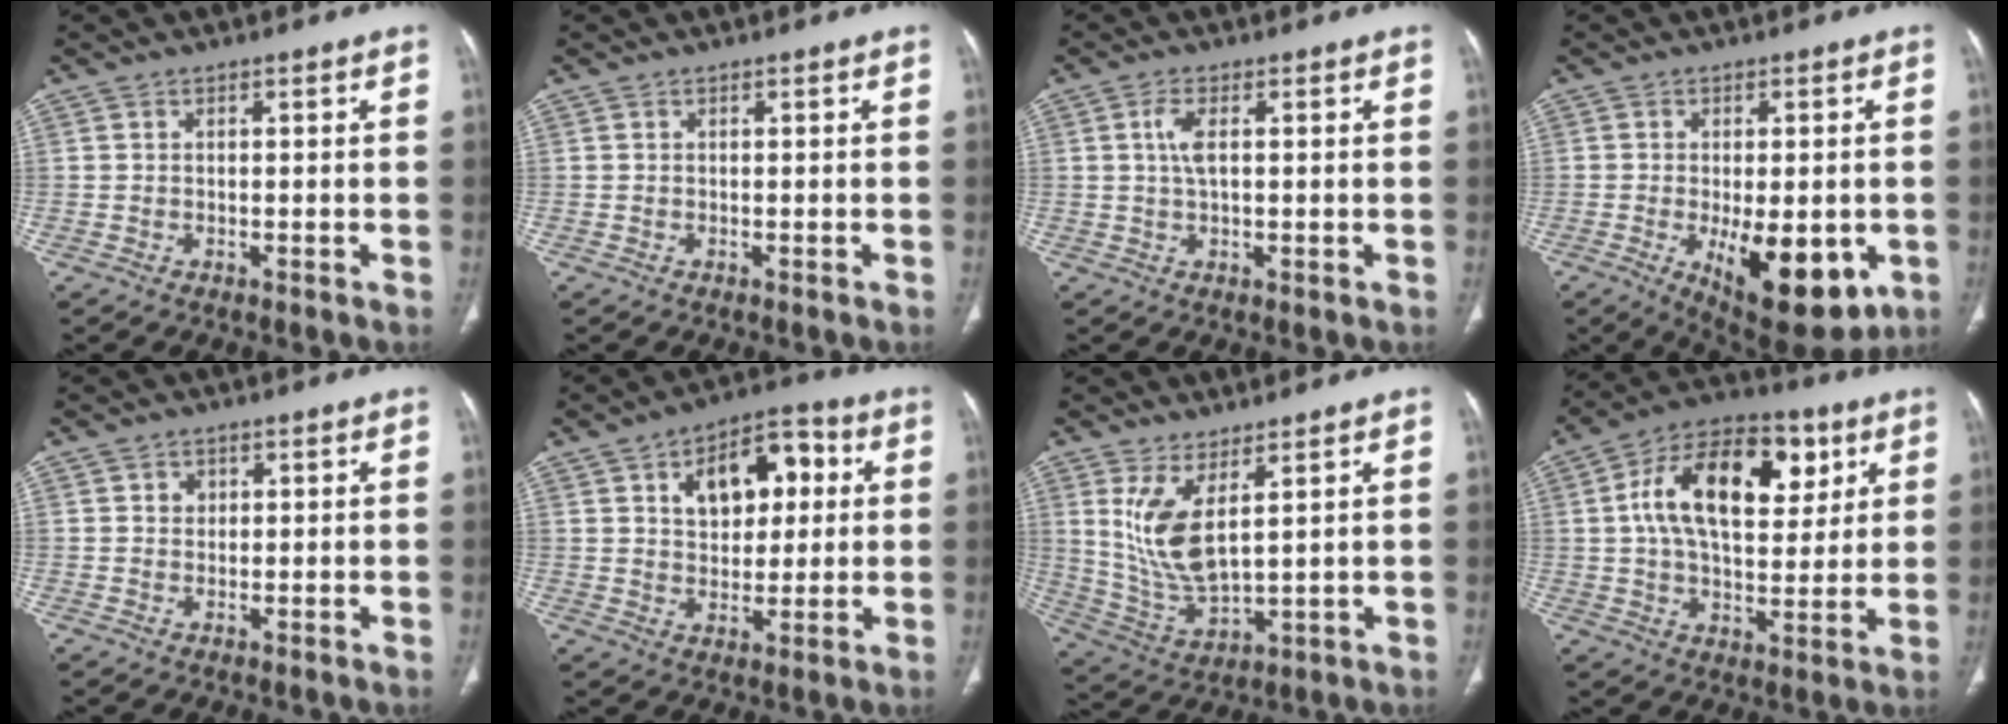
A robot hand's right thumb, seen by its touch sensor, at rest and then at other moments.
{"total": 0.0}
{"total": 3.7, "force": [0.8, 1.2, 3.4], "torque": [-0.080, 0.000, 0.014]}
{"total": 15.6, "force": [-4.3, 7.0, 13.3], "torque": [-0.172, -0.017, -0.041]}
{"total": 1.7, "force": [0.6, 1.5, 0.5], "torque": [0.002, -0.001, 0.008]}
{"total": 13.5, "force": [3.9, 8.4, 9.8], "torque": [-0.103, 0.011, 0.056]}
{"total": 10.5, "force": [3.9, 3.9, 8.9], "torque": [-0.183, -0.036, 0.097]}
{"total": 20.2, "force": [5.8, 11.6, 15.5], "torque": [-0.224, 0.003, 0.086]}